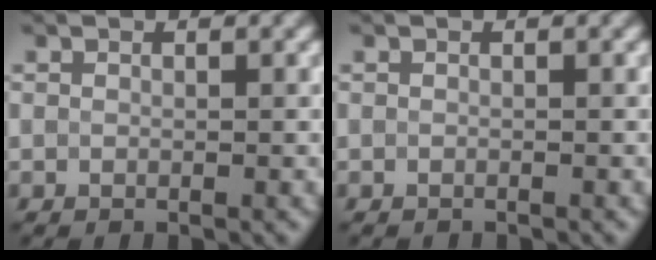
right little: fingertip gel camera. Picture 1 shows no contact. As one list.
[{"total": 0.5, "force": [-0.5, 0.0, 0.0], "torque": [0.003, -0.003, -0.010]}]